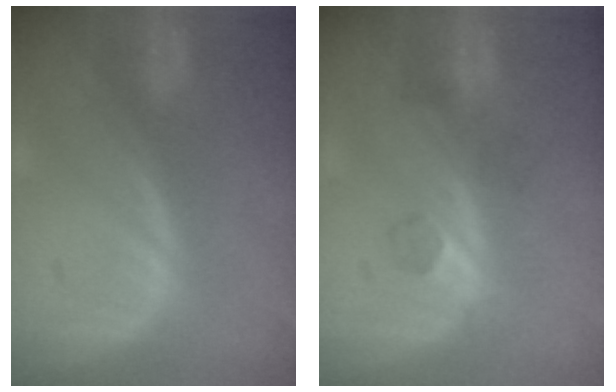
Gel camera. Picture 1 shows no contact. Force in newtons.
{"total": 4.0, "press": 3.6, "slide": 1.8}